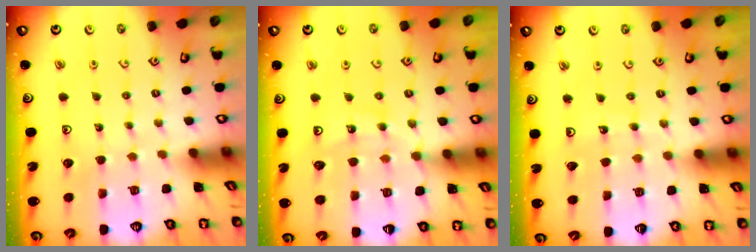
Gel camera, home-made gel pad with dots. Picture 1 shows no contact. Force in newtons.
{"total": 13.1, "press": 12.6, "slide": 3.7}
{"total": 4.4, "press": 4.4, "slide": 0.4}